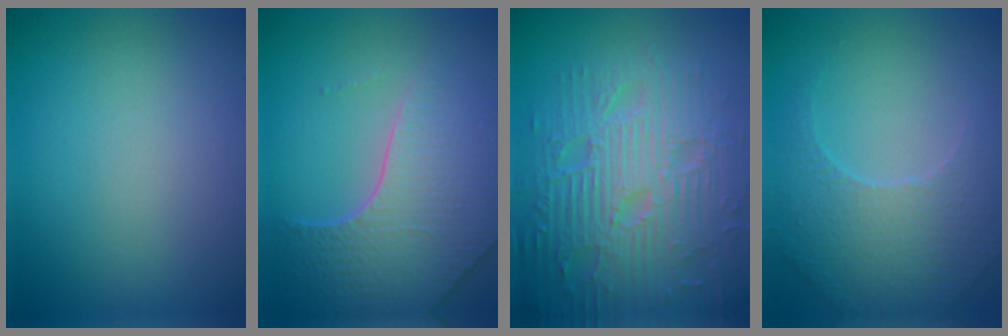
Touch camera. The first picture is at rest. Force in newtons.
{"total": 7.0, "press": 5.6, "slide": 4.2}
{"total": 9.4, "press": 6.6, "slide": 6.7}
{"total": 4.1, "press": 3.7, "slide": 1.9}